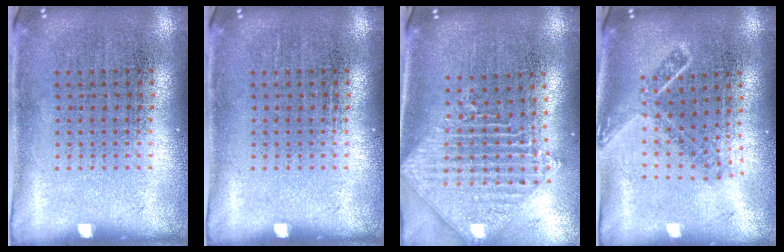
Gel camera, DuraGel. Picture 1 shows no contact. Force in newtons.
{"total": 0.0}
{"total": 2.3, "press": 1.8, "slide": 1.4}
{"total": 1.8, "press": 1.3, "slide": 1.3}